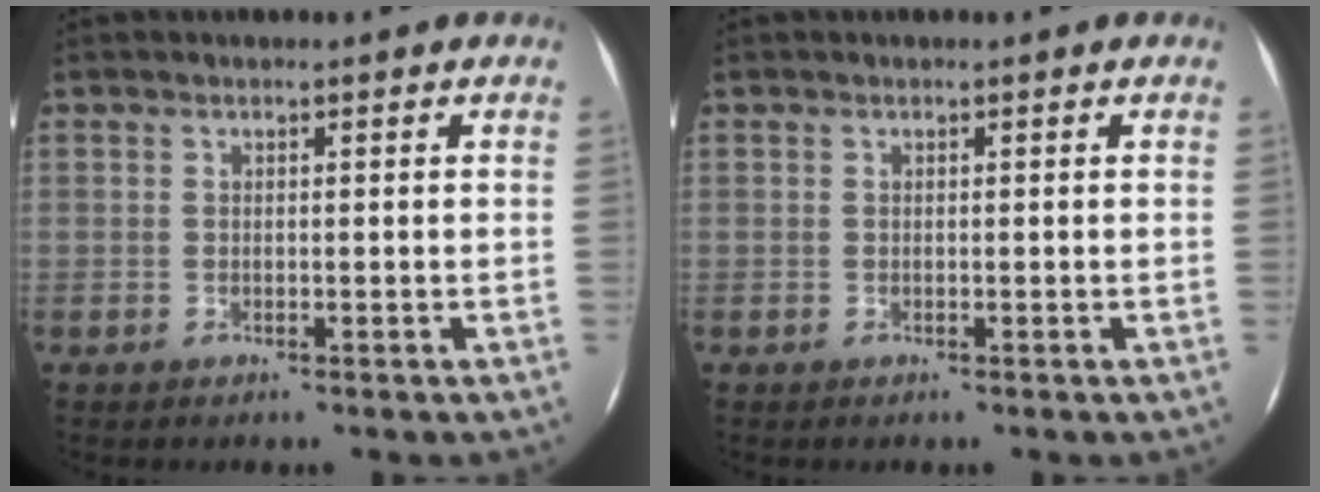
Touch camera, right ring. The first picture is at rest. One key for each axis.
{"total": 0.0}